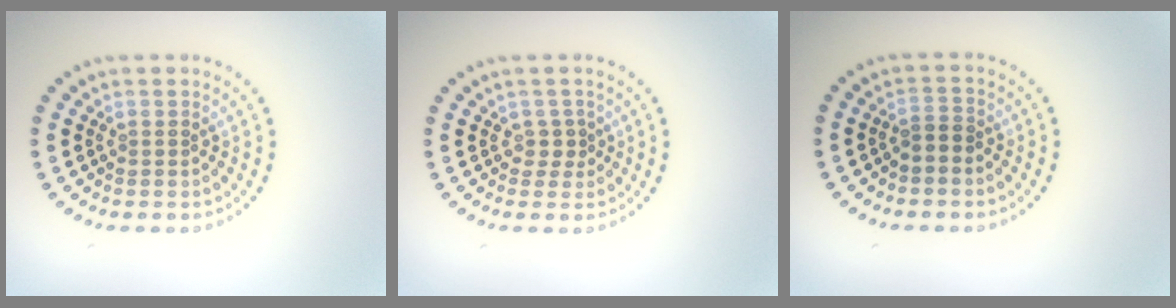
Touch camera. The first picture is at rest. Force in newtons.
{"total": 1.4, "press": 1.0, "slide": 1.0}
{"total": 1.2, "press": 1.0, "slide": 0.8}